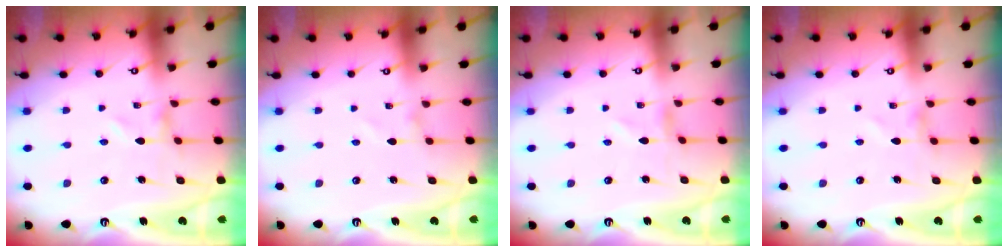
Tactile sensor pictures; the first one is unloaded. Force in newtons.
{"total": 1.0, "press": 1.0, "slide": 0.0}
{"total": 1.0, "press": 0.9, "slide": 0.1}
{"total": 0.0}